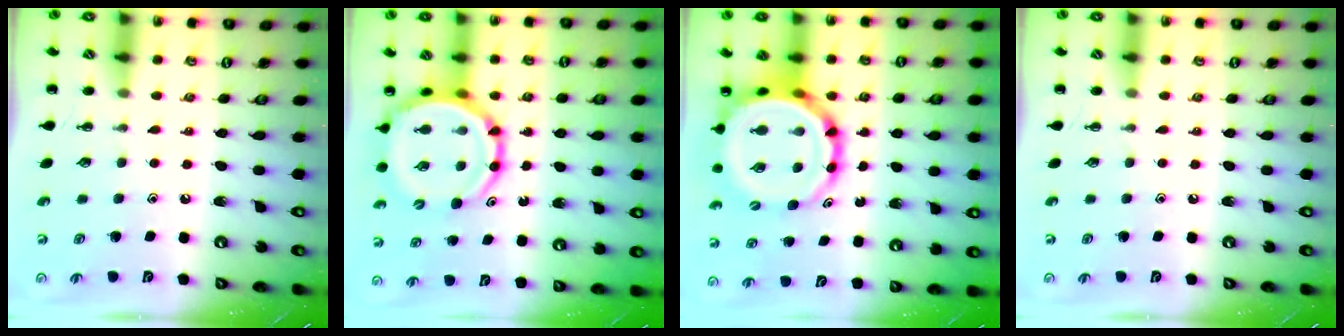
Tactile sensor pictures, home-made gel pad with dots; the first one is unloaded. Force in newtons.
{"total": 14.1, "press": 13.5, "slide": 4.0}
{"total": 13.7, "press": 13.2, "slide": 3.7}
{"total": 0.0}